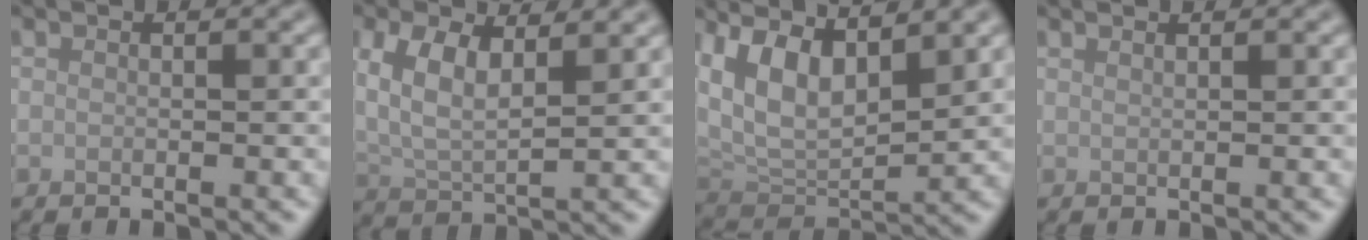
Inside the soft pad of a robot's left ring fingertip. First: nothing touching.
{"total": 5.8, "force": [2.6, 2.6, 4.4], "torque": [-0.095, 0.001, 0.048]}
{"total": 7.9, "force": [3.5, 3.5, 6.2], "torque": [-0.116, 0.000, 0.065]}
{"total": 1.0, "force": [0.8, 0.4, 0.5], "torque": [0.000, -0.001, 0.002]}